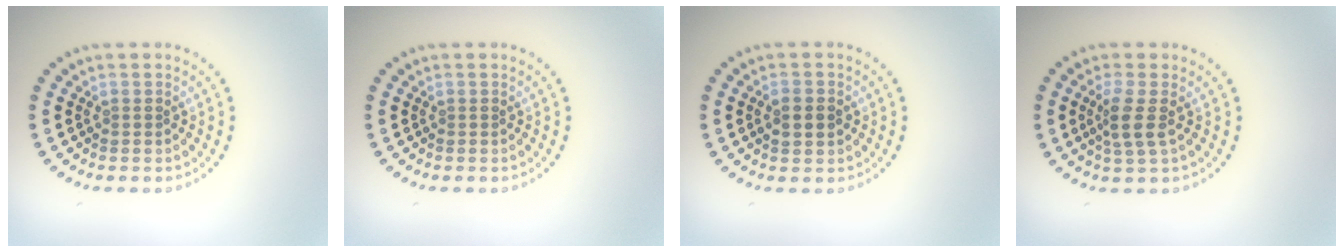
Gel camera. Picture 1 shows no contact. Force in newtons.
{"total": 0.0}
{"total": 2.6, "press": 2.5, "slide": 0.1}
{"total": 2.4, "press": 1.9, "slide": 1.5}